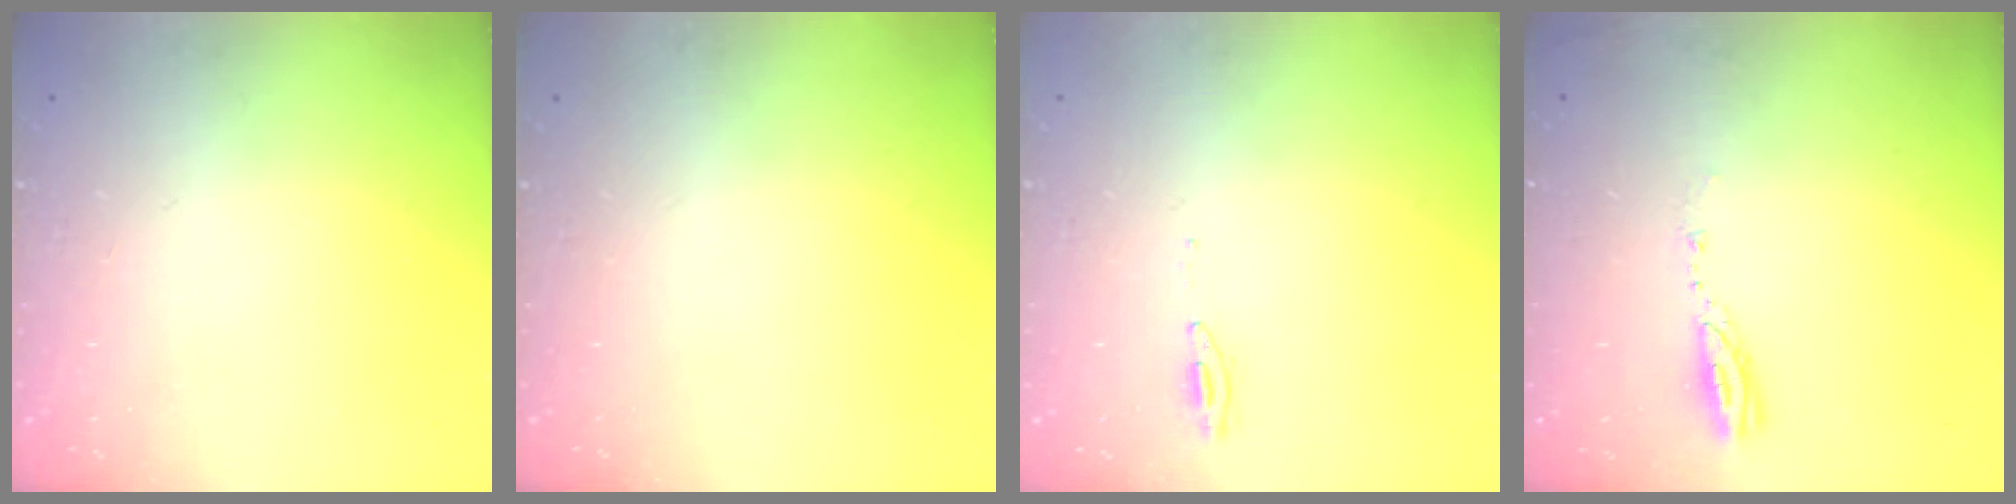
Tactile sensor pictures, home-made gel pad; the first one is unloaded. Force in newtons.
{"total": 0.0}
{"total": 4.3, "press": 4.1, "slide": 1.3}
{"total": 3.5, "press": 3.5, "slide": 0.1}